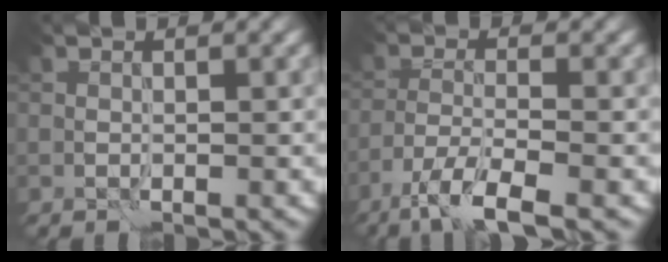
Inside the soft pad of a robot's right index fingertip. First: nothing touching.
{"total": 5.6, "force": [-3.8, 1.2, 3.9], "torque": [-0.073, -0.007, -0.074]}